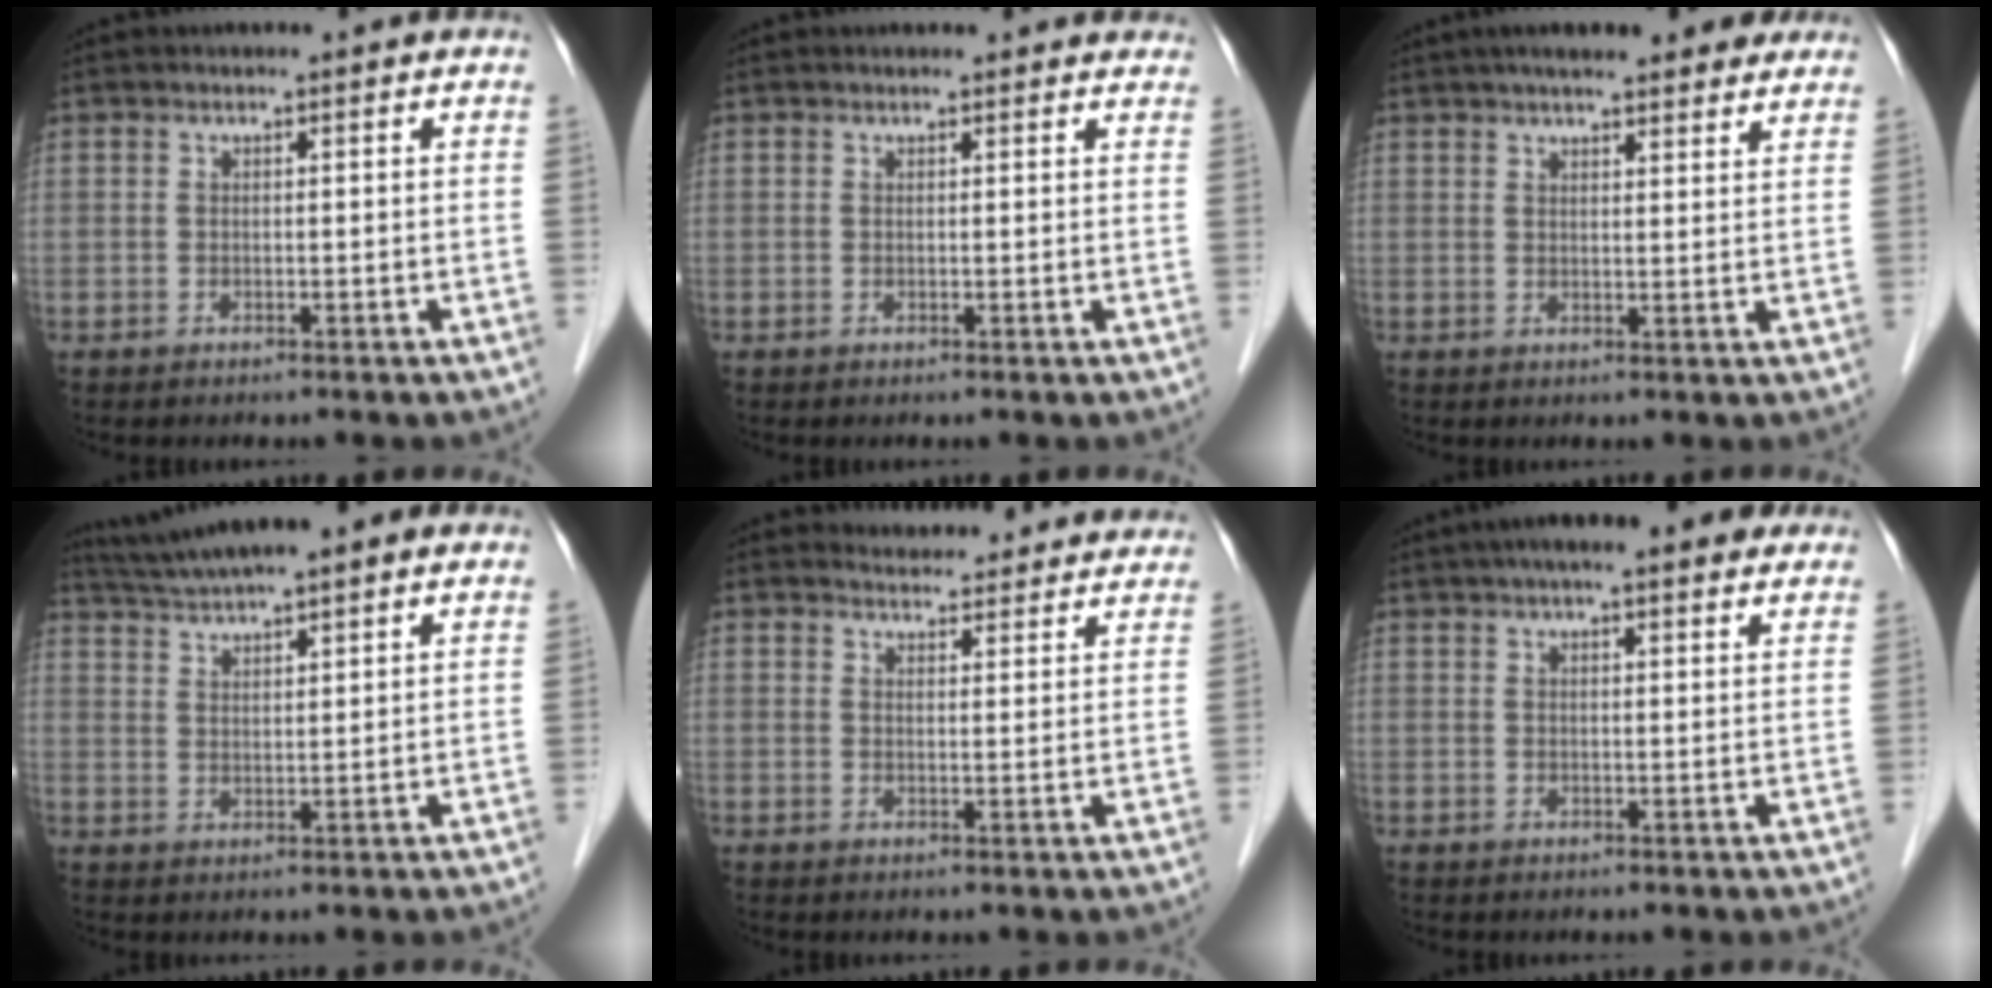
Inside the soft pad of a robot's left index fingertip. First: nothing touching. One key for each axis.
{"total": 5.1, "fx": 4.7, "fy": 1.6, "fz": 1.2, "tx": -0.004, "ty": 0.015, "tz": 0.040}
{"total": 12.7, "fx": 10.3, "fy": 2.7, "fz": 6.8, "tx": -0.090, "ty": 0.028, "tz": 0.134}
{"total": 10.9, "fx": 9.3, "fy": 1.0, "fz": 5.6, "tx": -0.096, "ty": 0.034, "tz": 0.143}
{"total": 13.1, "fx": 12.6, "fy": 2.9, "fz": 1.9, "tx": -0.003, "ty": 0.002, "tz": 0.135}
{"total": 11.5, "fx": 8.9, "fy": 2.3, "fz": 7.0, "tx": -0.100, "ty": 0.036, "tz": 0.119}